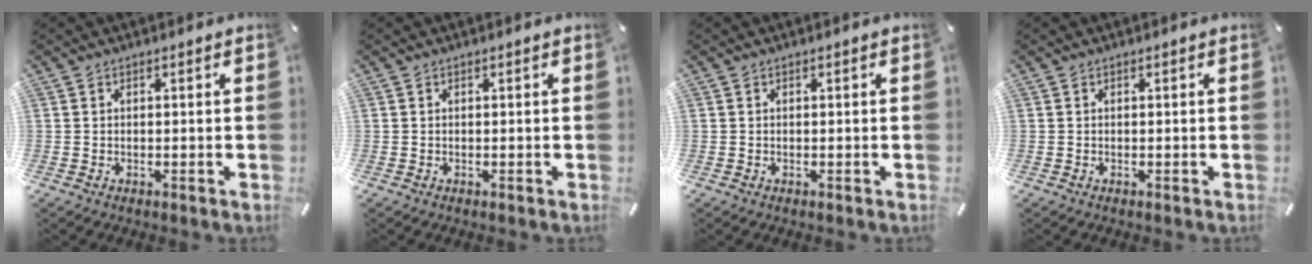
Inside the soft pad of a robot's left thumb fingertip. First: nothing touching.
{"total": 0.0}
{"total": 0.0}
{"total": 0.0}